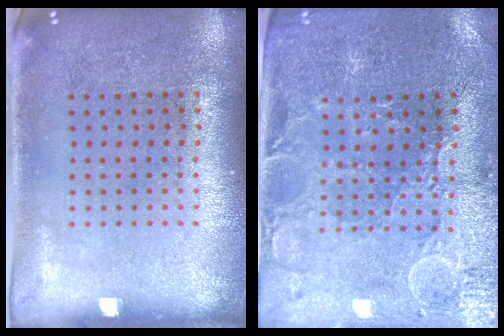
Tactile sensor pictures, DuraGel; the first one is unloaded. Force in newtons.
{"total": 1.1, "press": 1.0, "slide": 0.4}